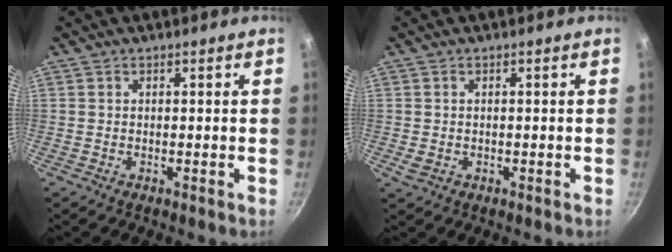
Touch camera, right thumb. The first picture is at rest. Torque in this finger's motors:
{"motor_torque": [0.26, 0.35, 0.10, 0.13, 0.00]}